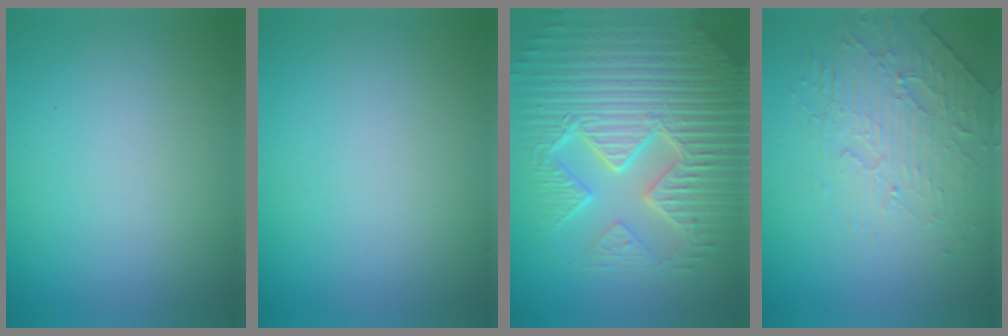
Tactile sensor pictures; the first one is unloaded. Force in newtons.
{"total": 0.0}
{"total": 9.8, "press": 6.9, "slide": 7.0}
{"total": 2.8, "press": 2.3, "slide": 1.6}